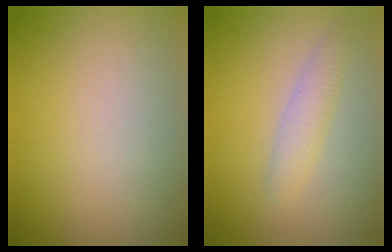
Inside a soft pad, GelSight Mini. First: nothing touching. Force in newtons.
{"total": 1.9, "press": 1.9, "slide": 0.1}